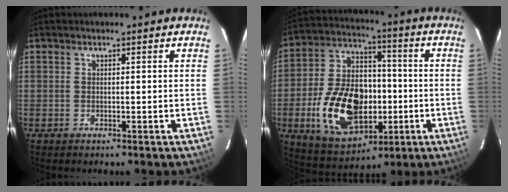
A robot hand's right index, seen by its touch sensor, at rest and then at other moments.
{"total": 20.0, "force": [-4.7, 13.0, 14.5], "torque": [-0.306, 0.018, -0.058]}